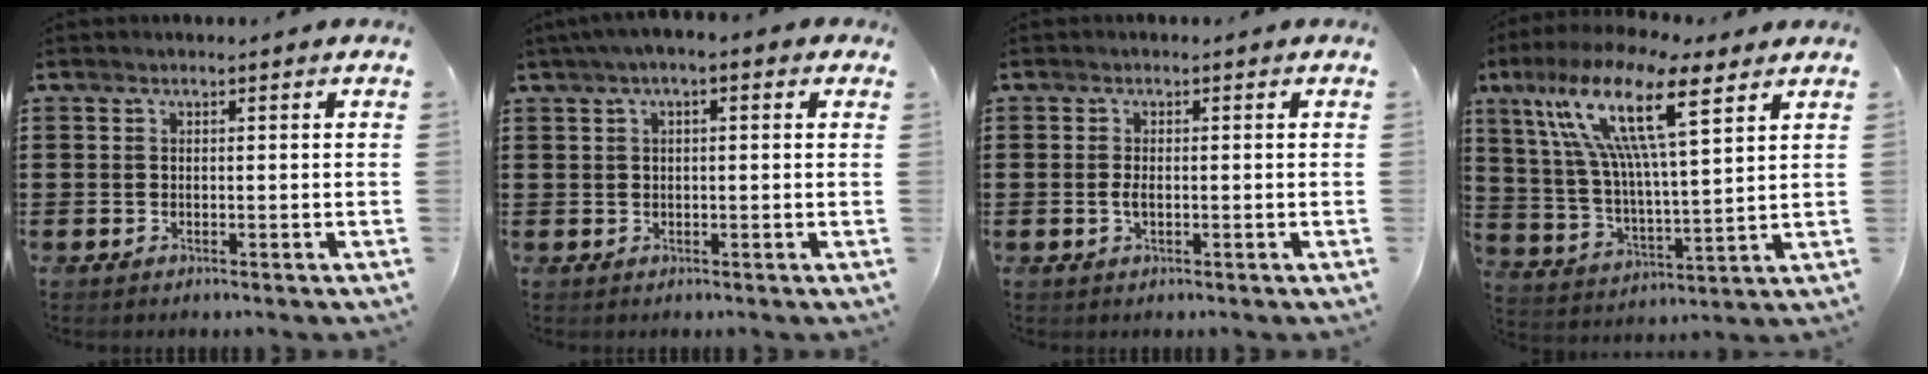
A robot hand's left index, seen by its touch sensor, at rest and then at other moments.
{"total": 2.2, "force": [0.3, 0.6, 2.1], "torque": [-0.039, 0.004, 0.003]}
{"total": 1.5, "force": [-0.3, 0.6, 1.3], "torque": [-0.033, -0.002, -0.009]}
{"total": 15.7, "force": [9.3, 3.6, 12.1], "torque": [-0.253, -0.029, 0.155]}